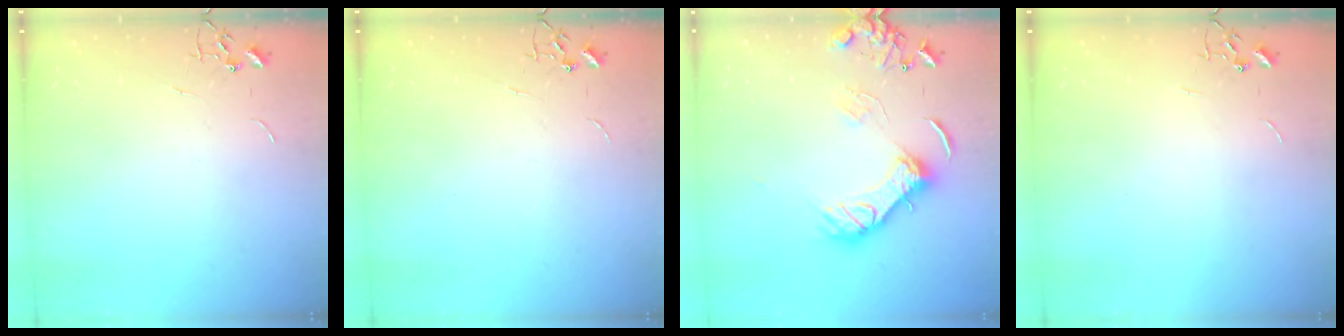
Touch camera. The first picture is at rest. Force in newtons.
{"total": 0.0}
{"total": 13.9, "press": 13.9, "slide": 0.3}
{"total": 0.0}